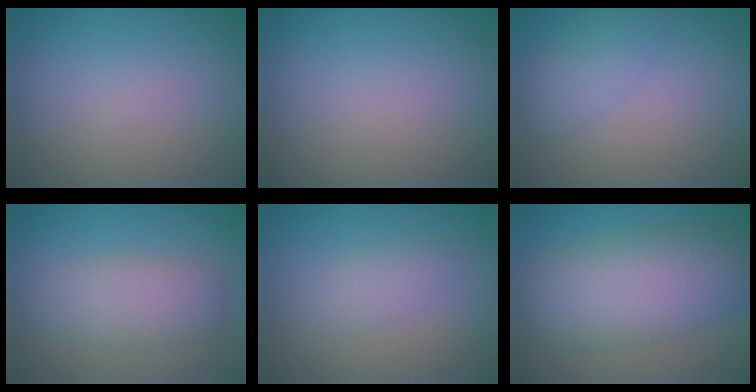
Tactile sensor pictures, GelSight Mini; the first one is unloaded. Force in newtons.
{"total": 0.0}
{"total": 2.1, "press": 2.1, "slide": 0.1}
{"total": 3.8, "press": 3.8, "slide": 0.1}
{"total": 1.8, "press": 1.8, "slide": 0.0}
{"total": 7.9, "press": 7.9, "slide": 0.2}